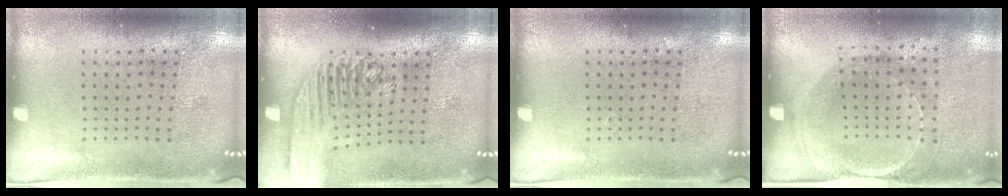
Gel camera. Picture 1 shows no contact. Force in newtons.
{"total": 2.1, "press": 1.8, "slide": 1.1}
{"total": 0.0}
{"total": 1.6, "press": 1.5, "slide": 0.4}